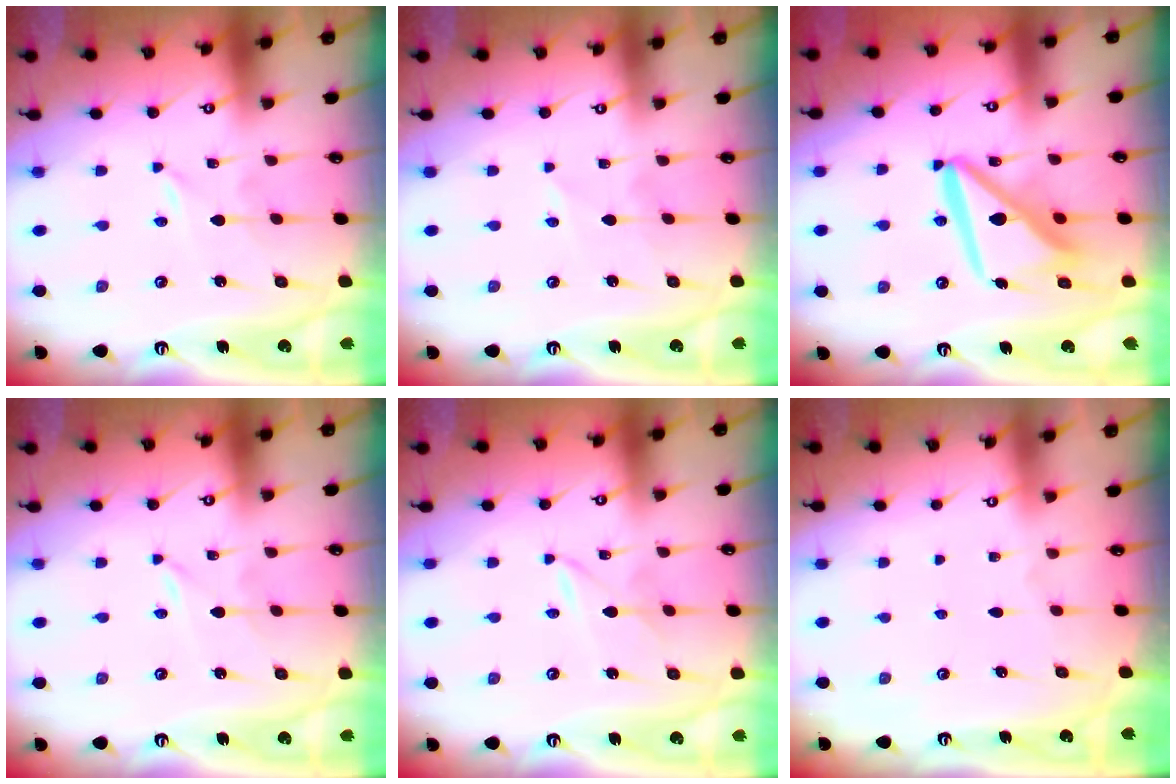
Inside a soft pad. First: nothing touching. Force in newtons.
{"total": 2.2, "press": 2.1, "slide": 0.3}
{"total": 14.3, "press": 14.1, "slide": 1.8}
{"total": 0.0}
{"total": 1.7, "press": 1.6, "slide": 0.2}
{"total": 0.0}